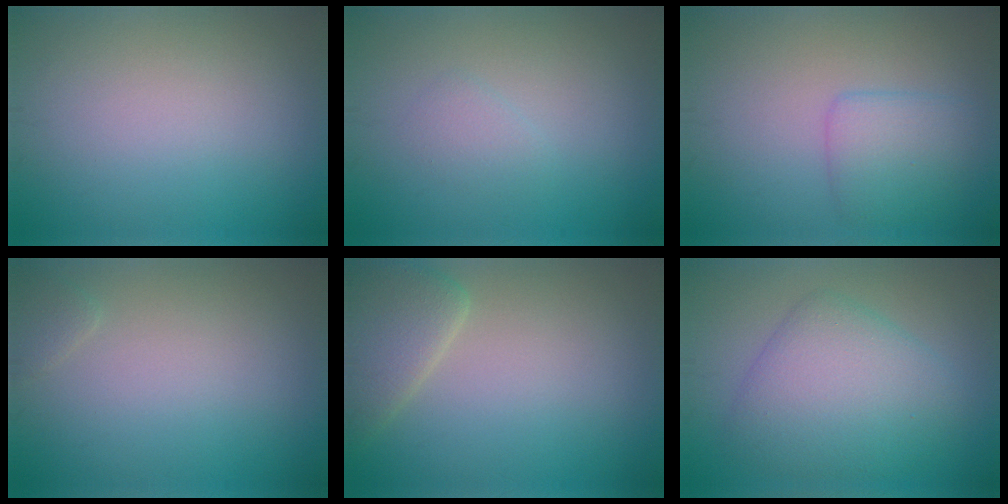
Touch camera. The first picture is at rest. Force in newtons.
{"total": 1.1, "press": 1.1, "slide": 0.1}
{"total": 2.8, "press": 2.8, "slide": 0.2}
{"total": 0.8, "press": 0.8, "slide": 0.0}
{"total": 3.7, "press": 3.7, "slide": 0.3}
{"total": 6.5, "press": 6.5, "slide": 0.1}